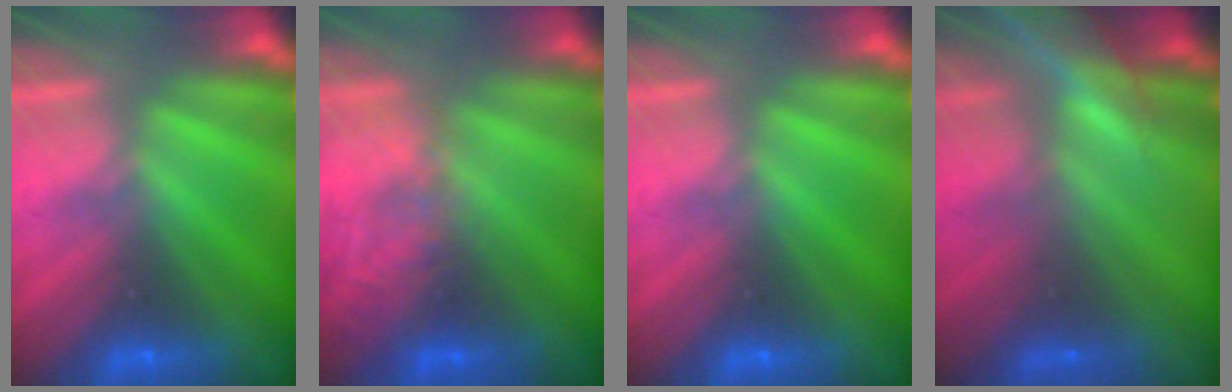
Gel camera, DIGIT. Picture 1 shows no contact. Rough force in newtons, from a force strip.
{"total": 2.1}
{"total": 0.0}
{"total": 6.9}